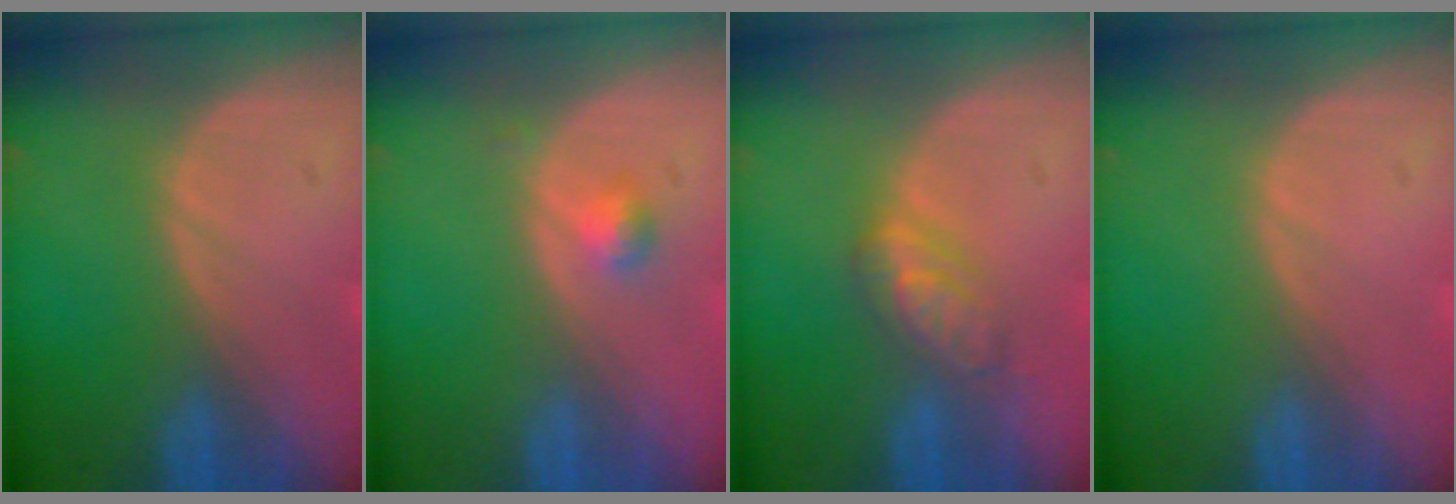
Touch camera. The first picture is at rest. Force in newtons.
{"total": 2.0, "press": 1.8, "slide": 0.8}
{"total": 4.7, "press": 4.4, "slide": 1.4}
{"total": 0.0}